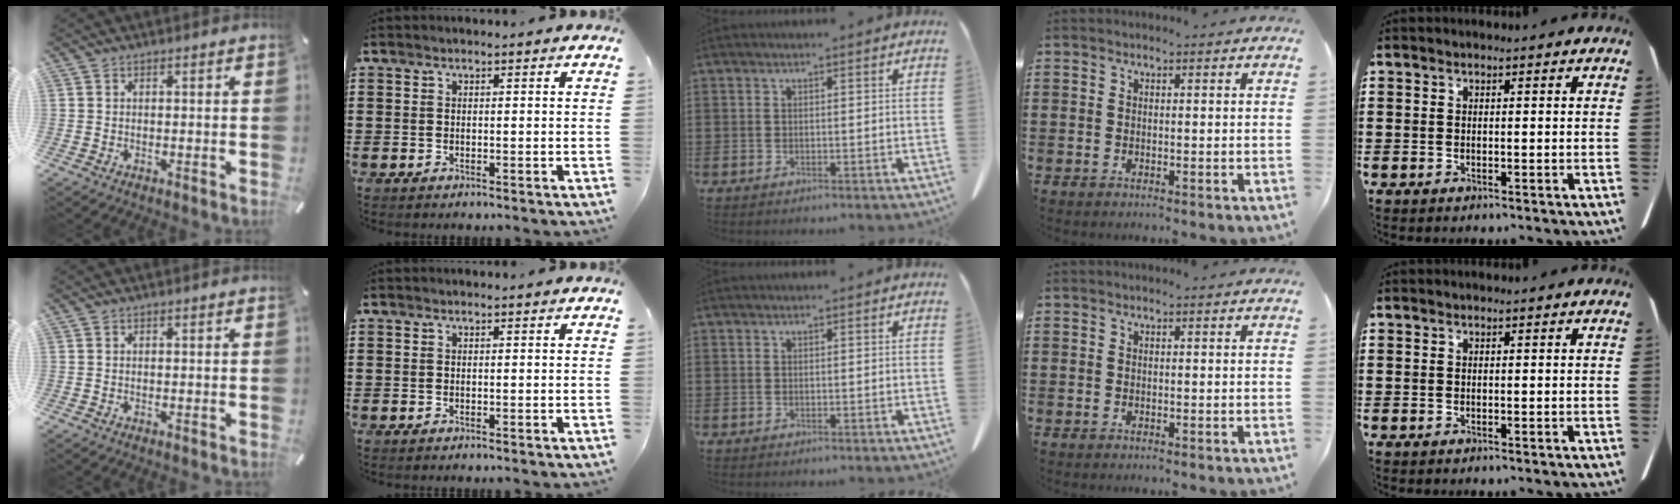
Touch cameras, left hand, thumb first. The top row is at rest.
{}